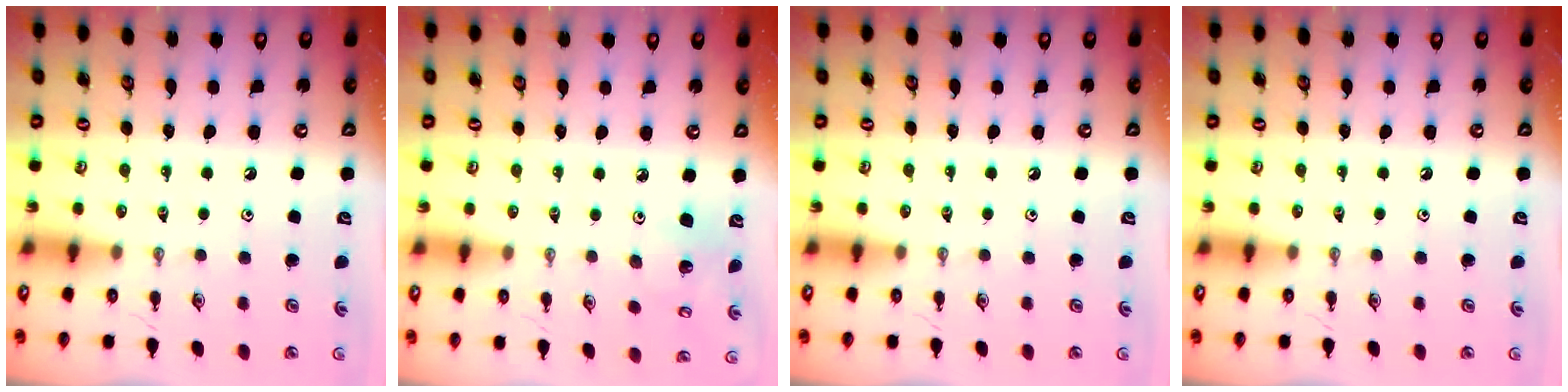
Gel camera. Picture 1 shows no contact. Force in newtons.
{"total": 5.2, "press": 5.2, "slide": 0.2}
{"total": 0.0}
{"total": 0.0}